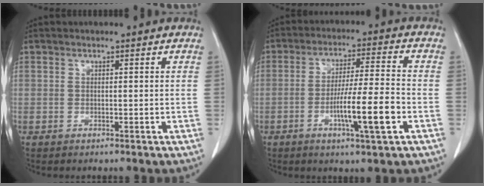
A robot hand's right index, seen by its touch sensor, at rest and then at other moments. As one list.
[{"total": 9.8, "force": [-3.3, 0.1, 9.2], "torque": [-0.161, -0.004, -0.057]}]